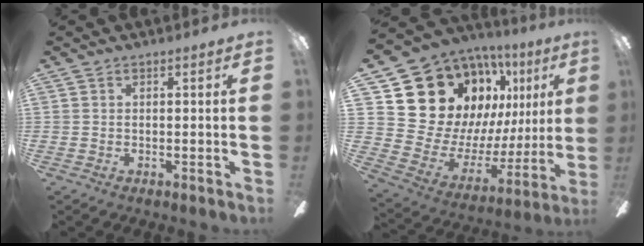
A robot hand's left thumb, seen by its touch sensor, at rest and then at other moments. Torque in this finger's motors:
{"motor_torque": [2.05, 2.97, 1.40, -1.37, 0.13]}